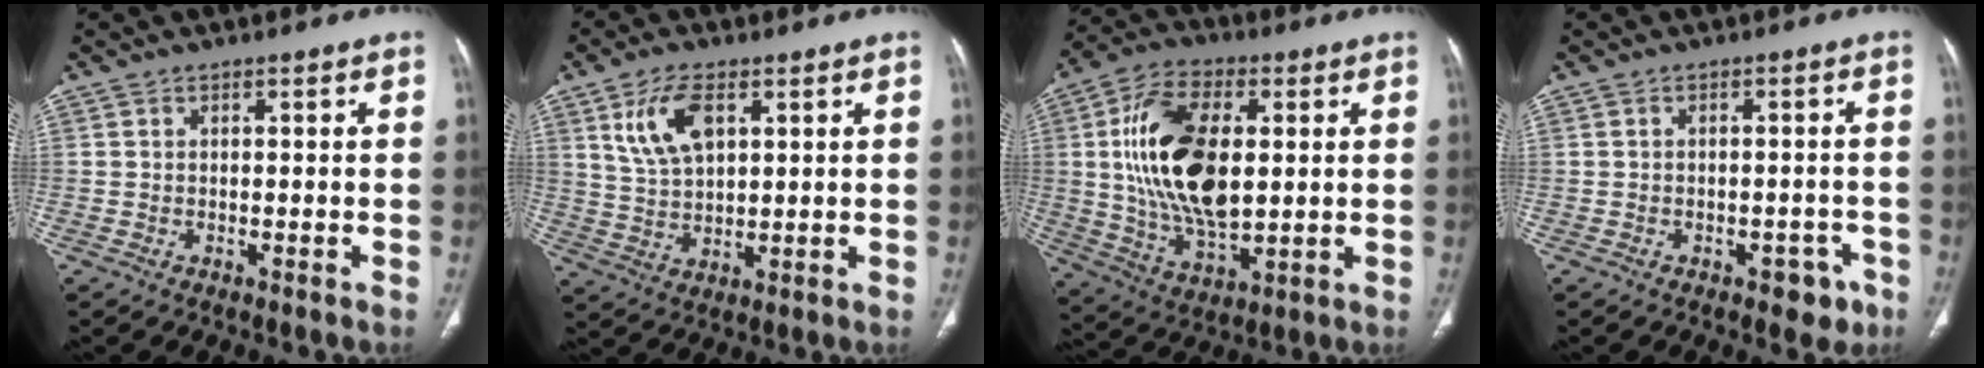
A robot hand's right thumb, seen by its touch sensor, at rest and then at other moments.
{"total": 9.2, "force": [3.9, 4.8, 6.8], "torque": [-0.125, -0.011, 0.082]}
{"total": 20.0, "force": [2.6, 10.7, 16.8], "torque": [-0.306, -0.007, 0.052]}
{"total": 4.6, "force": [-2.6, 2.7, 2.6], "torque": [-0.012, 0.016, -0.029]}